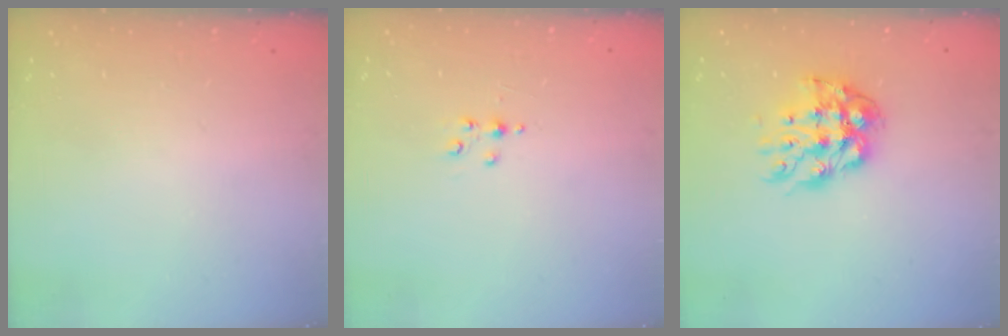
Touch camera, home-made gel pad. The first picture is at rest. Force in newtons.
{"total": 3.9, "press": 3.8, "slide": 0.6}
{"total": 10.9, "press": 10.8, "slide": 0.9}